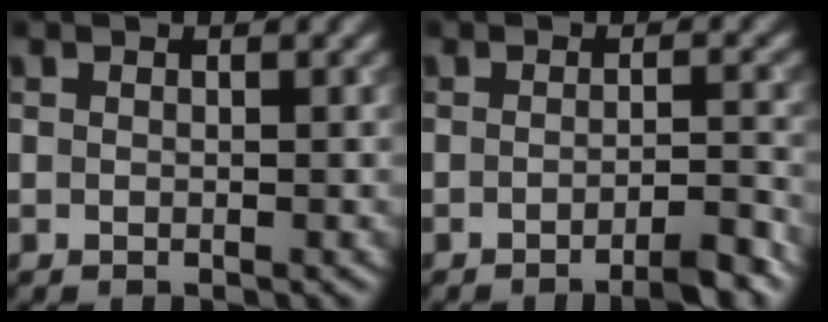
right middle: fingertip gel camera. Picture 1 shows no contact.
{"total": 3.3, "force": [-2.1, 0.6, 2.5], "torque": [-0.025, 0.005, -0.039]}